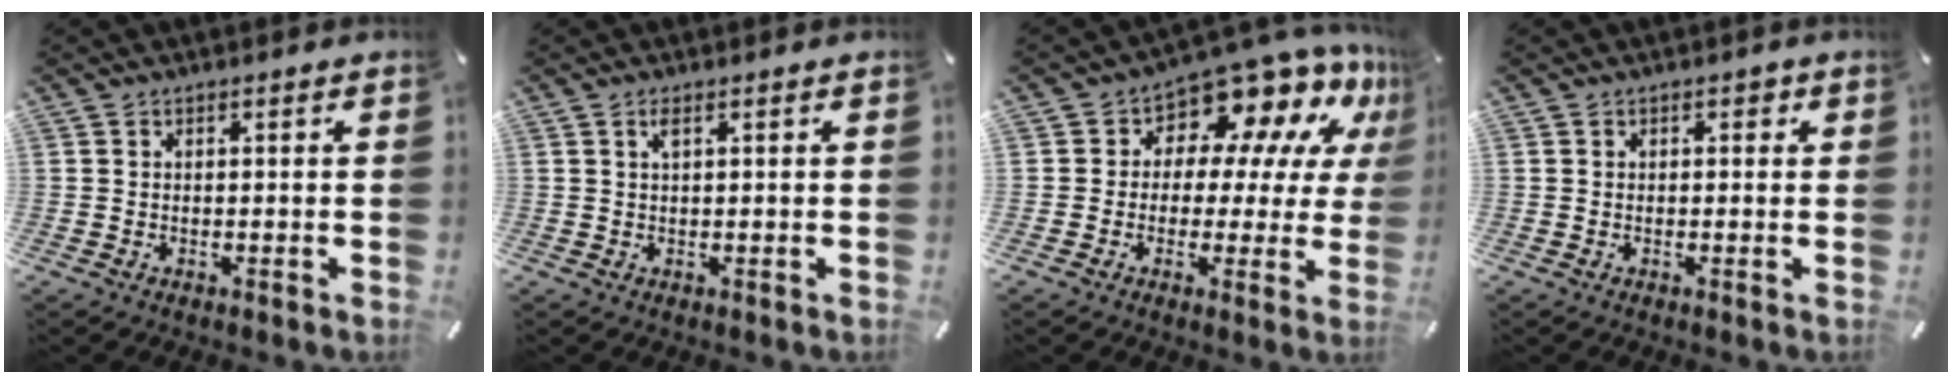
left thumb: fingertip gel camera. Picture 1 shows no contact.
{"total": 1.5, "force": [0.7, 0.3, 1.3], "torque": [-0.028, 0.001, 0.011]}
{"total": 9.8, "force": [6.9, 5.4, 4.3], "torque": [-0.074, -0.068, 0.122]}
{"total": 1.0, "force": [0.1, 0.8, 0.6], "torque": [-0.004, 0.004, -0.001]}